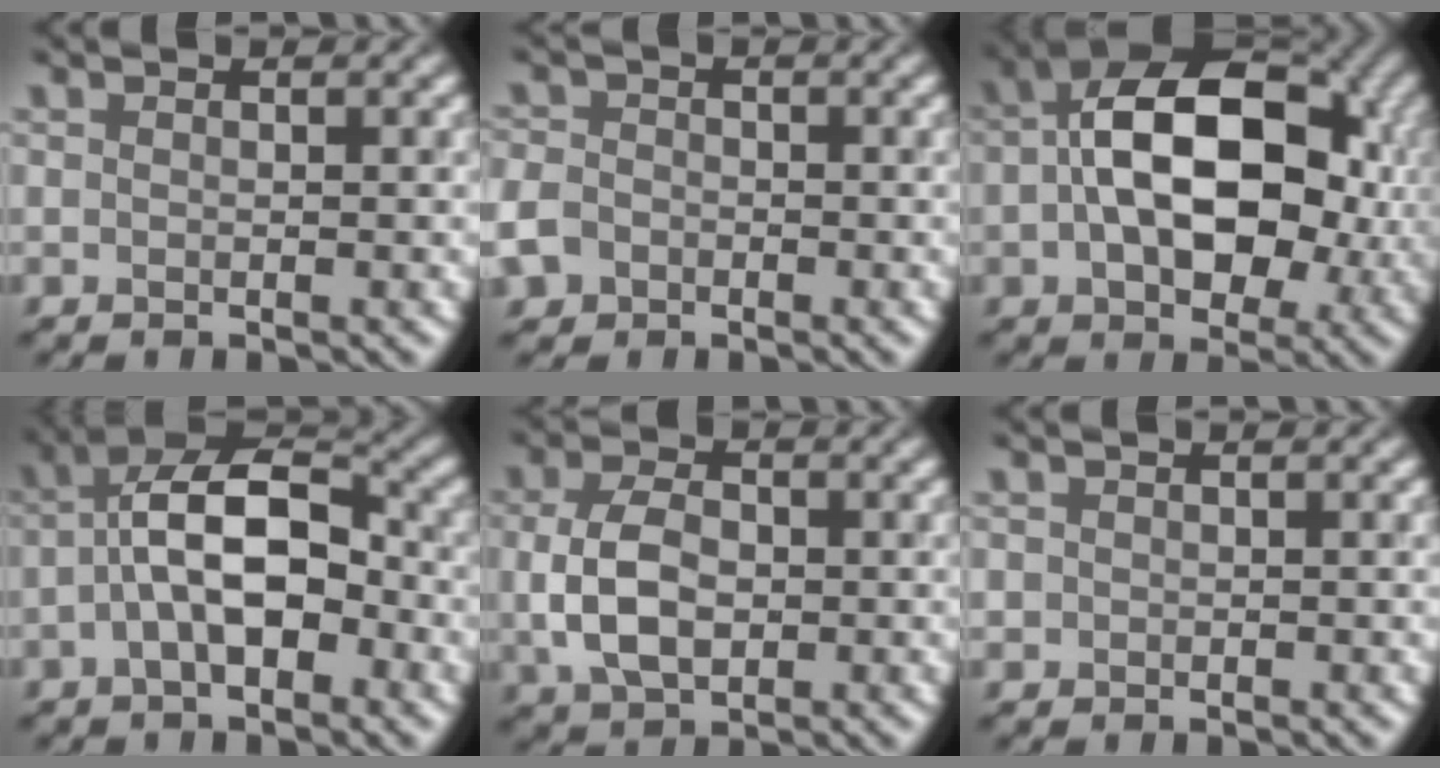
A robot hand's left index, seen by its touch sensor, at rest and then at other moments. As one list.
[{"total": 3.8, "force": [-1.8, 3.1, 1.4], "torque": [-0.020, -0.008, -0.044]}, {"total": 13.8, "force": [0.7, 8.3, 10.9], "torque": [-0.156, 0.017, 0.009]}, {"total": 8.5, "force": [-1.5, 4.2, 7.2], "torque": [-0.128, 0.022, -0.034]}, {"total": 5.2, "force": [-0.3, 3.4, 3.9], "torque": [-0.083, -0.003, -0.006]}, {"total": 0.6, "force": [0.0, 0.6, 0.1], "torque": [0.005, -0.001, -0.002]}]